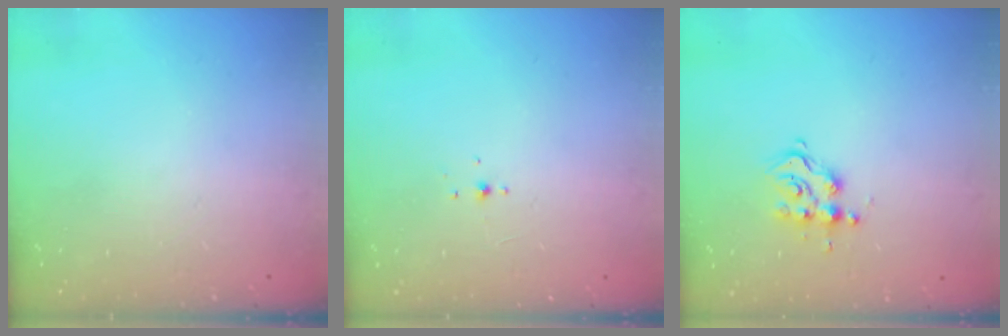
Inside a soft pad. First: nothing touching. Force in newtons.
{"total": 3.2, "press": 3.1, "slide": 0.8}
{"total": 6.9, "press": 6.9, "slide": 0.7}